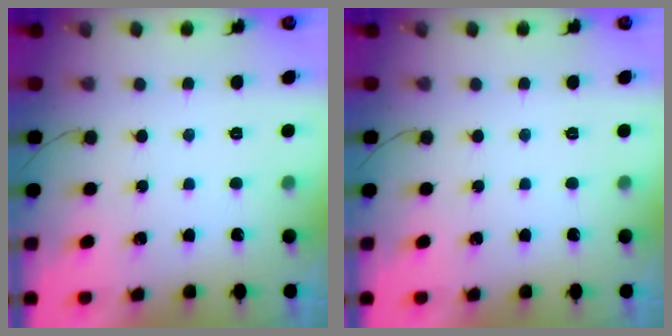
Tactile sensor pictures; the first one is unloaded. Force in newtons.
{"total": 0.0}